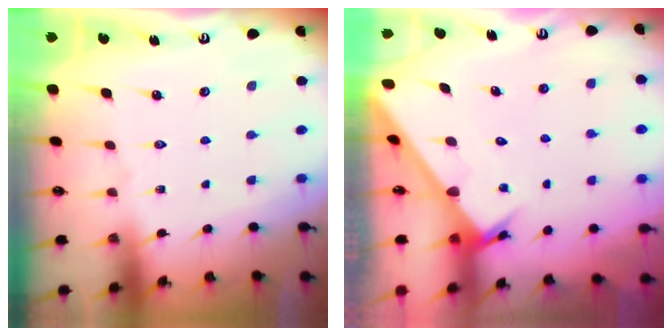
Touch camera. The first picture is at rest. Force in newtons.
{"total": 2.9, "press": 2.9, "slide": 0.1}